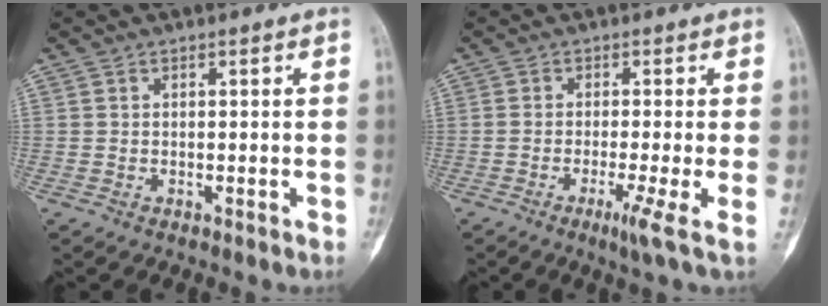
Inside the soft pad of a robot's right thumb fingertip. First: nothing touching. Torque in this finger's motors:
{"motor_torque": [0.21, -0.08, 0.26, 0.14, -0.05]}